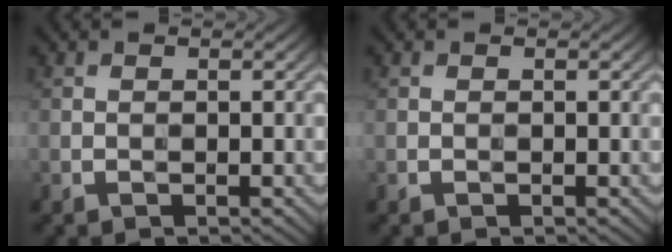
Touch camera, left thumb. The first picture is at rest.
{"total": 0.0}